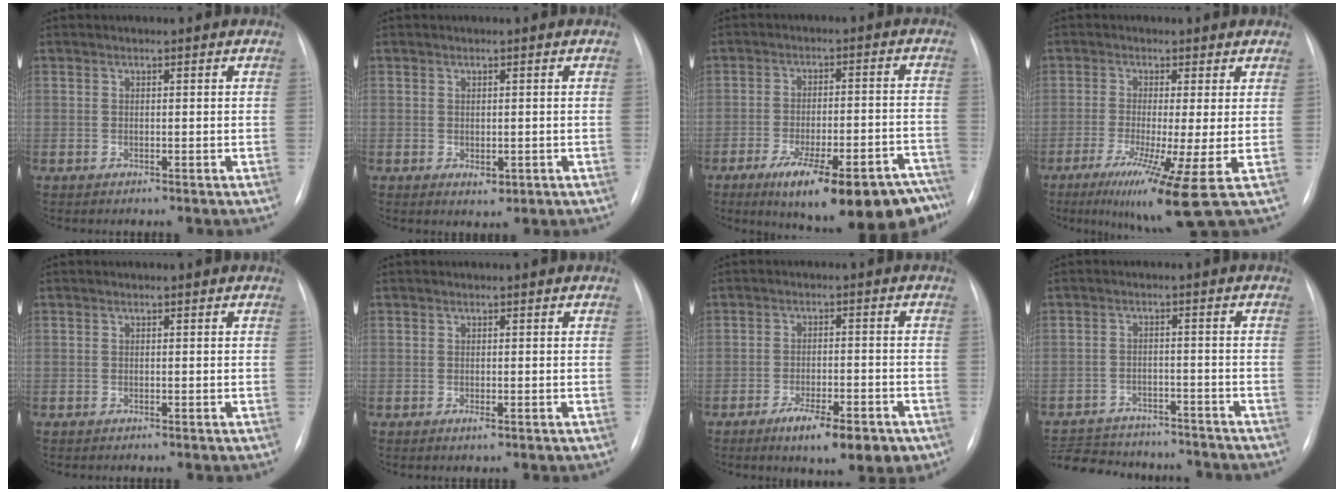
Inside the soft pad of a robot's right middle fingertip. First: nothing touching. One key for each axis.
{"total": 1.7, "fx": -0.5, "fy": 1.0, "fz": 1.3, "tx": -0.018, "ty": -0.003, "tz": -0.001}
{"total": 21.0, "fx": -15.4, "fy": 4.9, "fz": 13.4, "tx": -0.123, "ty": 0.019, "tz": -0.216}
{"total": 10.1, "fx": -4.4, "fy": -1.2, "fz": 9.0, "tx": -0.159, "ty": -0.035, "tz": -0.077}
{"total": 0.0}
{"total": 0.7, "fx": -0.3, "fy": 0.1, "fz": 0.6, "tx": -0.011, "ty": -0.002, "tz": -0.006}
{"total": 8.8, "fx": -5.4, "fy": 2.5, "fz": 6.5, "tx": -0.092, "ty": -0.007, "tz": -0.076}
{"total": 16.9, "fx": -15.1, "fy": 5.5, "fz": 5.0, "tx": -0.127, "ty": 0.002, "tz": -0.207}